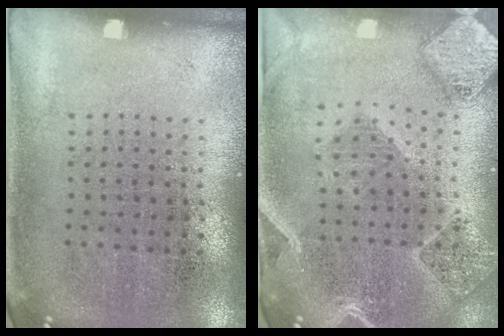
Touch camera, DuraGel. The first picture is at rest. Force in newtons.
{"total": 2.7, "press": 2.4, "slide": 1.2}